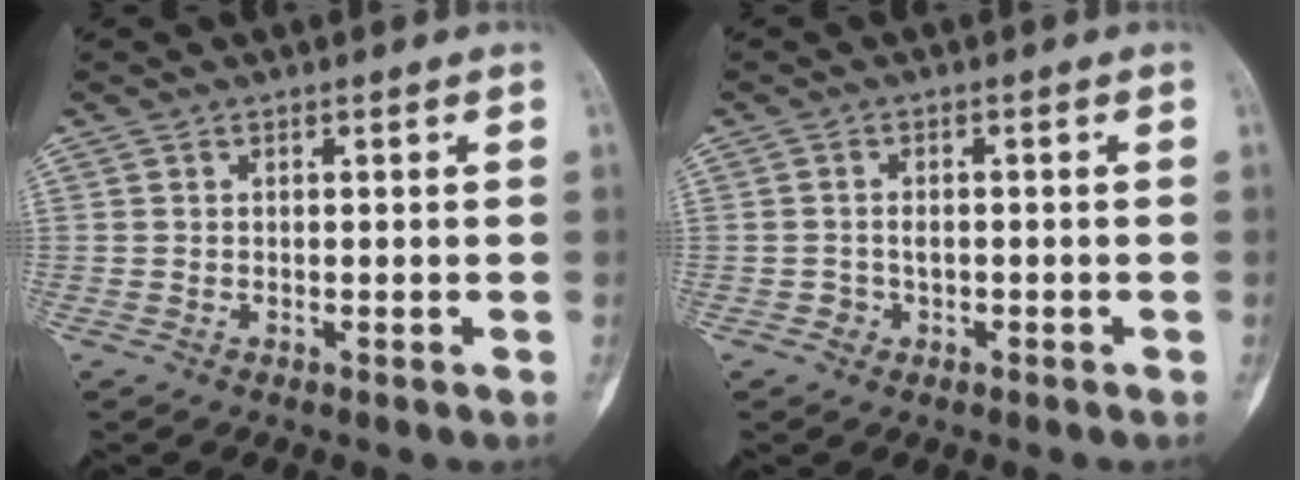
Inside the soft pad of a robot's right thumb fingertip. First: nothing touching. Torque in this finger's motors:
{"motor_torque": [-0.08, -0.07, -0.31, 0.19, -0.04]}